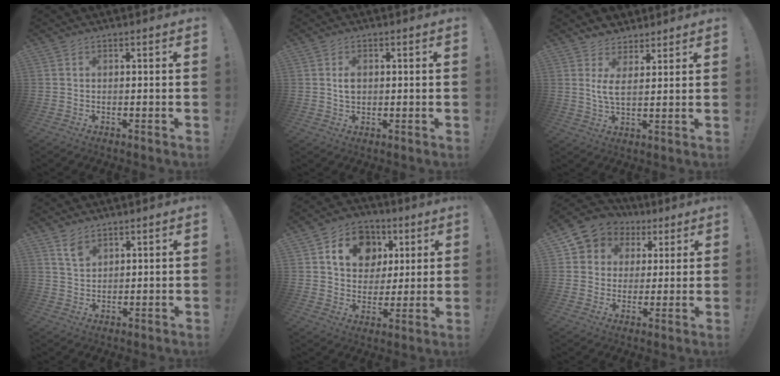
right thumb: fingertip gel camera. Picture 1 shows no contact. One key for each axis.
{"total": 3.0, "fx": 0.3, "fy": 2.2, "fz": 2.0, "tx": -0.024, "ty": -0.001, "tz": 0.001}
{"total": 6.1, "fx": 3.5, "fy": 2.9, "fz": 4.0, "tx": -0.065, "ty": -0.017, "tz": 0.064}
{"total": 5.2, "fx": 3.6, "fy": 3.0, "fz": 2.3, "tx": -0.030, "ty": -0.019, "tz": 0.066}
{"total": 14.9, "fx": 5.8, "fy": 11.8, "fz": 7.0, "tx": -0.109, "ty": -0.012, "tz": 0.114}
{"total": 7.4, "fx": 2.3, "fy": 6.8, "fz": 1.6, "tx": -0.024, "ty": -0.016, "tz": 0.050}